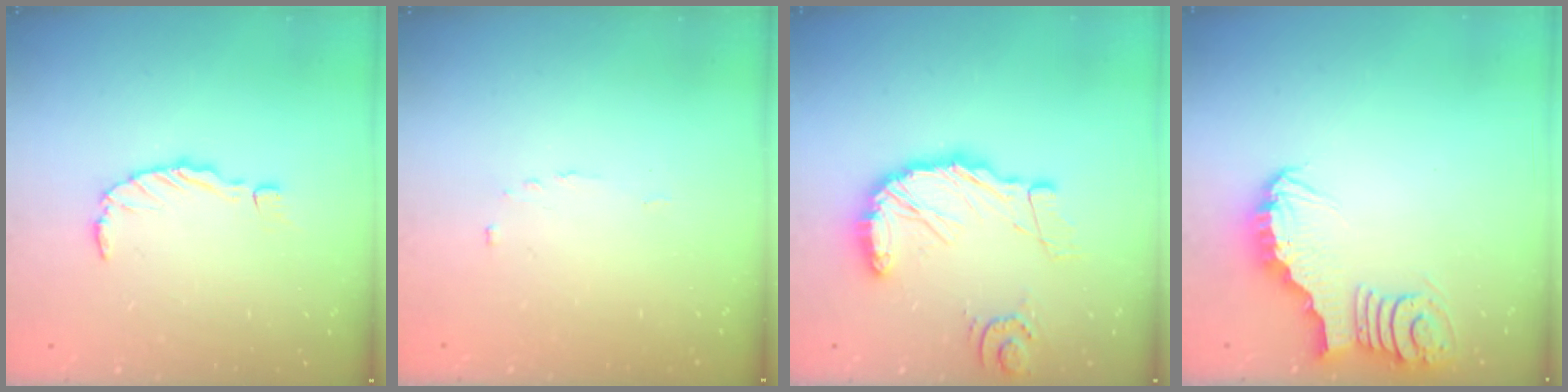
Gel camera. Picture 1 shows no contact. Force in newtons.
{"total": 2.0, "press": 2.0, "slide": 0.3}
{"total": 15.8, "press": 15.7, "slide": 2.1}
{"total": 3.6, "press": 3.6, "slide": 0.4}